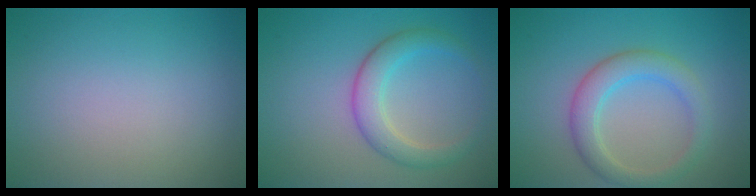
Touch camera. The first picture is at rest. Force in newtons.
{"total": 3.5, "press": 3.5, "slide": 0.2}
{"total": 3.6, "press": 3.6, "slide": 0.0}